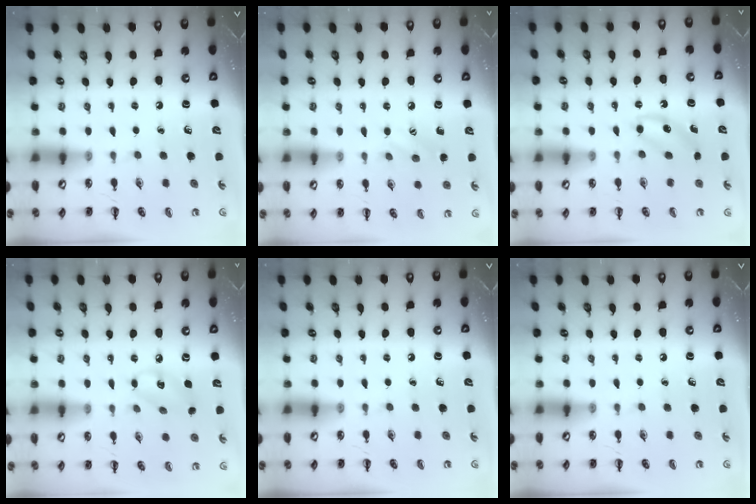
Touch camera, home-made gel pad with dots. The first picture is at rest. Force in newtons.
{"total": 7.3, "press": 7.1, "slide": 1.8}
{"total": 5.1, "press": 4.8, "slide": 1.4}
{"total": 6.5, "press": 6.4, "slide": 0.7}
{"total": 0.0}
{"total": 0.0}